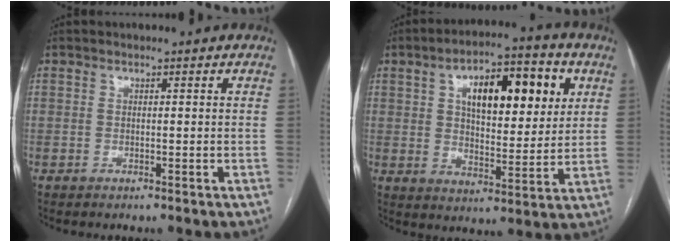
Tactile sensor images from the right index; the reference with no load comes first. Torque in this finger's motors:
{"motor_torque": [1.38, 0.76, 0.49, 0.15]}